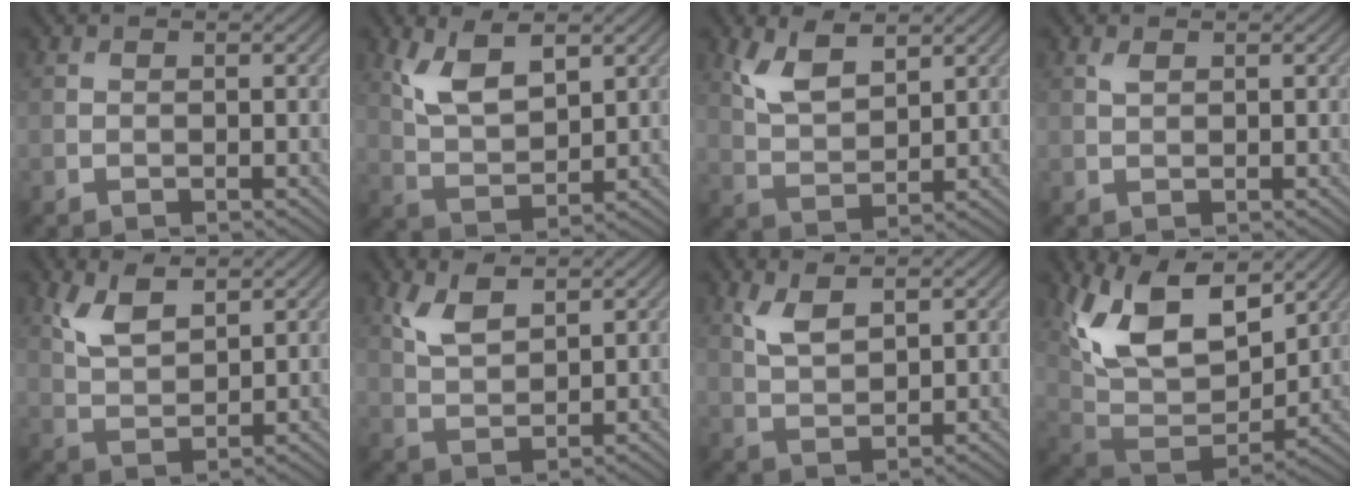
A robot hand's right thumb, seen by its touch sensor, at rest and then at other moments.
{"total": 7.1, "force": [3.4, 3.3, 5.3], "torque": [-0.118, -0.005, 0.070]}
{"total": 6.1, "force": [3.3, 2.8, 4.2], "torque": [-0.100, -0.003, 0.070]}
{"total": 0.9, "force": [0.5, 0.4, 0.6], "torque": [-0.020, 0.000, 0.012]}
{"total": 5.4, "force": [3.0, 2.5, 3.8], "torque": [-0.091, -0.002, 0.064]}
{"total": 4.8, "force": [2.7, 2.1, 3.3], "torque": [-0.081, -0.001, 0.057]}
{"total": 4.2, "force": [2.2, 1.8, 3.1], "torque": [-0.076, -0.003, 0.048]}
{"total": 15.4, "force": [7.6, 8.3, 10.5], "torque": [-0.223, 0.020, 0.138]}